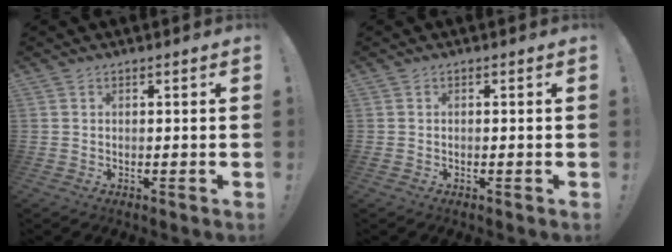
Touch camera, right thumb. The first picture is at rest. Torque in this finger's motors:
{"motor_torque": [0.26, 0.29, 0.14, -0.44, -0.04]}